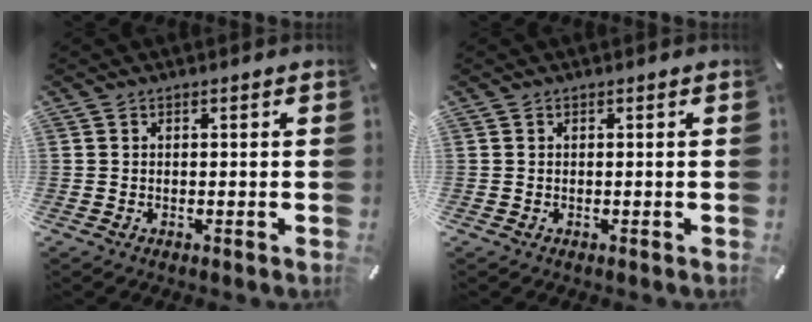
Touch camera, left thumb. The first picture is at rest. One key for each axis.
{"total": 0.0}